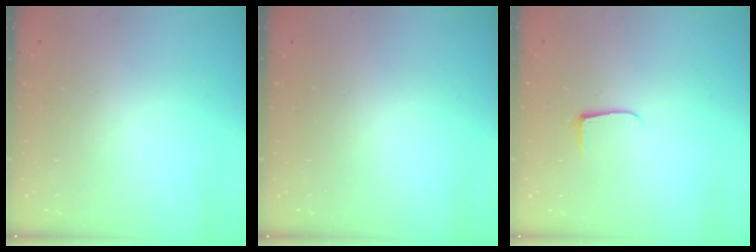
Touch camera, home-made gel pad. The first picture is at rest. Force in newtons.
{"total": 0.0}
{"total": 5.0, "press": 5.0, "slide": 0.5}